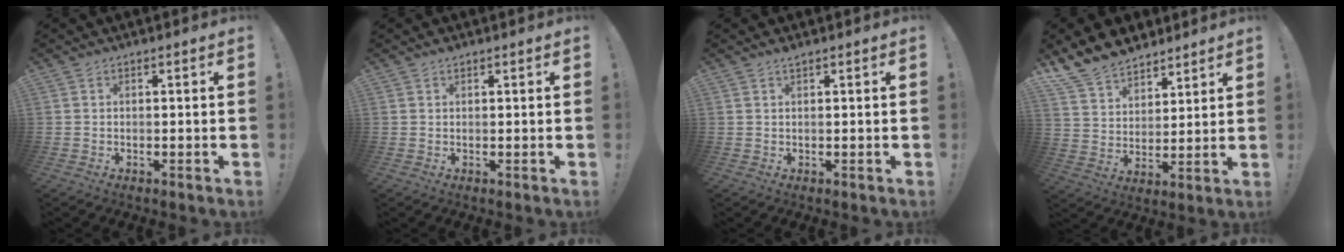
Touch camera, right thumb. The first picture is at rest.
{"total": 0.7, "force": [0.6, 0.3, 0.2], "torque": [-0.001, -0.001, 0.011]}
{"total": 0.9, "force": [0.8, 0.0, 0.5], "torque": [-0.014, 0.002, 0.015]}
{"total": 12.0, "force": [10.2, 5.9, 2.1], "torque": [-0.052, -0.079, 0.199]}